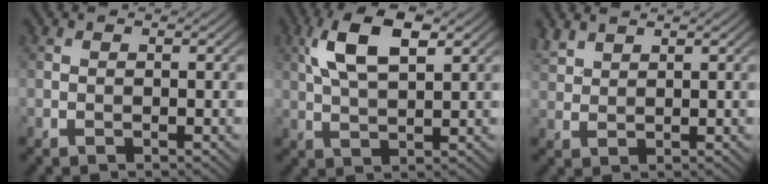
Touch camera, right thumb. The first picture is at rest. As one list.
[{"total": 8.1, "force": [3.2, 3.2, 6.8], "torque": [-0.141, 0.014, 0.061]}, {"total": 2.7, "force": [2.3, 1.0, 1.0], "torque": [-0.026, 0.006, 0.056]}]